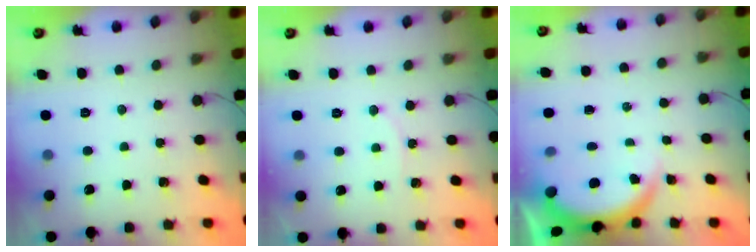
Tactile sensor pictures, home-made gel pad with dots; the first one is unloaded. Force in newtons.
{"total": 4.2, "press": 4.1, "slide": 0.5}
{"total": 3.9, "press": 3.9, "slide": 0.3}